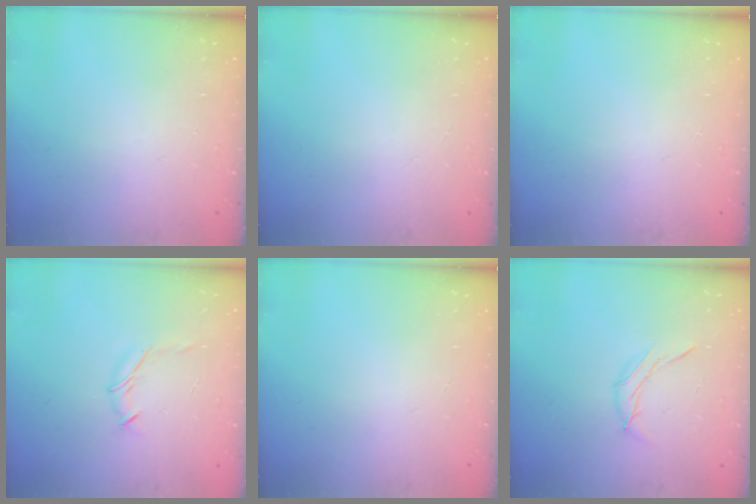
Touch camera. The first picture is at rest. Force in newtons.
{"total": 0.0}
{"total": 0.0}
{"total": 6.7, "press": 6.6, "slide": 1.2}
{"total": 0.0}
{"total": 6.3, "press": 6.2, "slide": 1.0}